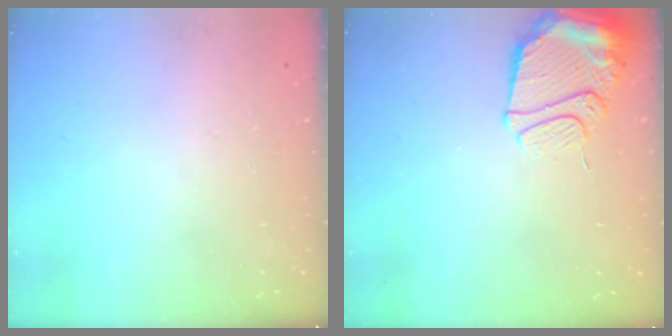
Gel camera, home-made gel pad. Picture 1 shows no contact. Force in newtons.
{"total": 13.3, "press": 13.2, "slide": 1.4}